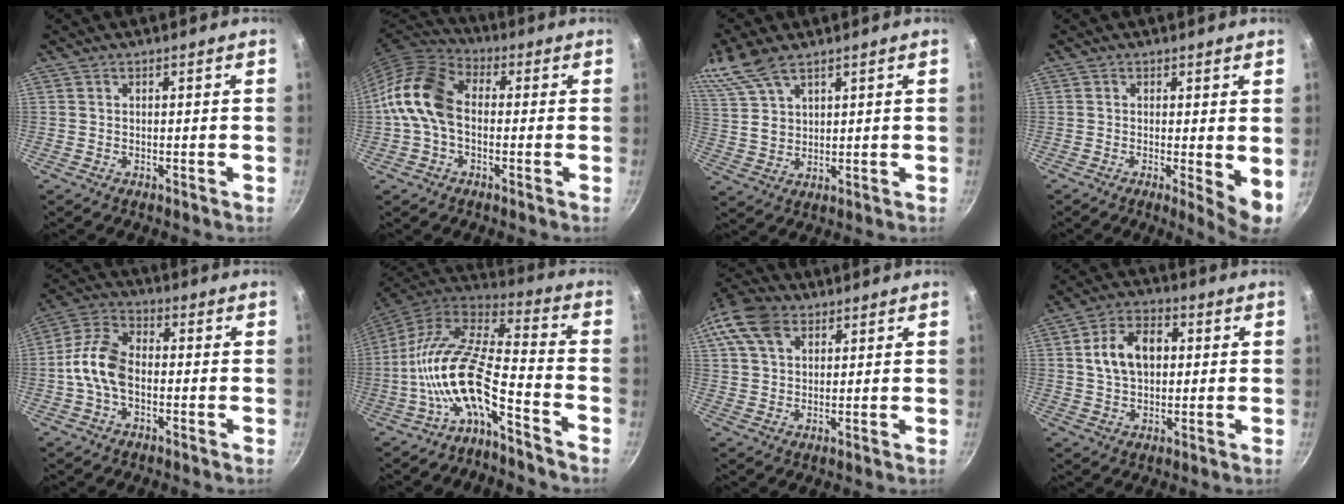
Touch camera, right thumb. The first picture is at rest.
{"total": 12.5, "force": [-0.7, 8.6, 9.1], "torque": [-0.152, 0.033, -0.036]}
{"total": 10.6, "force": [7.3, 4.9, 5.8], "torque": [-0.120, -0.003, 0.157]}
{"total": 5.7, "force": [0.0, 1.5, 5.4], "torque": [-0.074, -0.016, 0.001]}
{"total": 10.1, "force": [-1.5, 6.3, 7.8], "torque": [-0.141, 0.036, -0.044]}
{"total": 16.1, "force": [-6.9, 5.9, 13.3], "torque": [-0.251, 0.064, -0.141]}
{"total": 11.3, "force": [4.8, 8.1, 6.2], "torque": [-0.106, 0.010, 0.077]}
{"total": 10.9, "force": [1.8, 7.4, 7.8], "torque": [-0.113, 0.015, 0.022]}